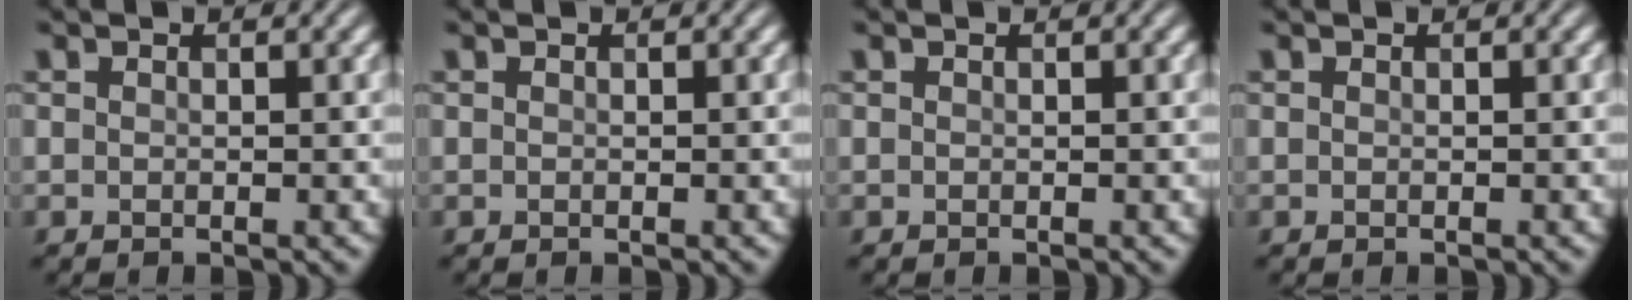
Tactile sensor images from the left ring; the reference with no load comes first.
{"total": 0.0}
{"total": 0.0}
{"total": 0.0}